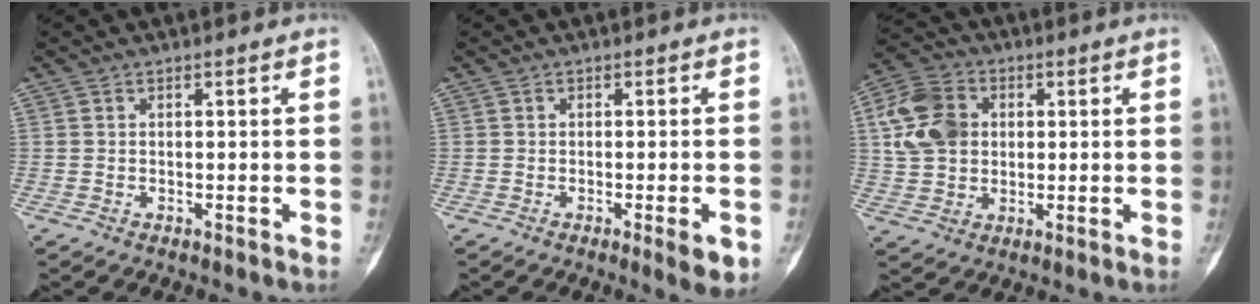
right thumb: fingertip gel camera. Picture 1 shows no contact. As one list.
[{"total": 4.3, "force": [-1.6, 0.9, 3.9], "torque": [-0.047, -0.004, -0.020]}, {"total": 11.6, "force": [2.1, 9.0, 7.1], "torque": [-0.124, 0.011, 0.033]}]